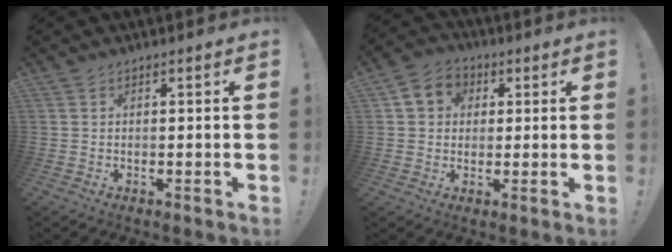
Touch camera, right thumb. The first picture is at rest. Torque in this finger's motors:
{"motor_torque": [0.07, 0.07, 0.06, -0.06, 0.00]}